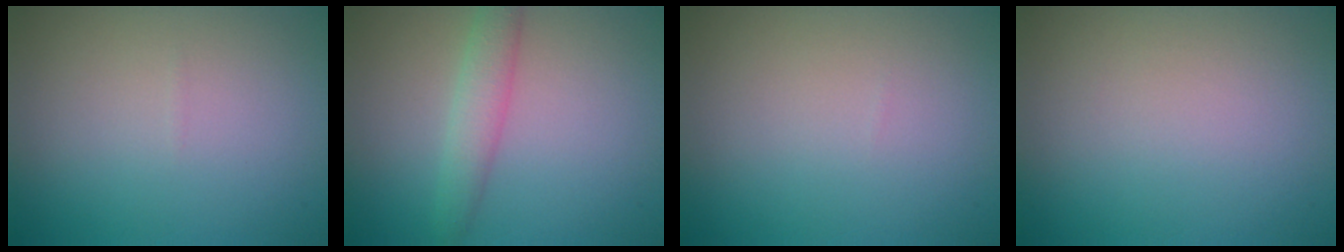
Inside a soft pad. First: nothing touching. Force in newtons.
{"total": 2.7, "press": 2.7, "slide": 0.0}
{"total": 0.0}
{"total": 0.0}